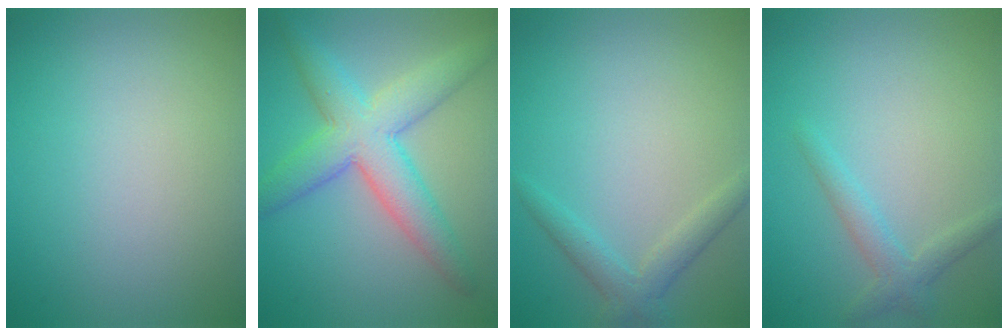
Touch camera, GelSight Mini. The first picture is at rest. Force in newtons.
{"total": 6.7, "press": 6.7, "slide": 0.2}
{"total": 2.3, "press": 2.3, "slide": 0.2}
{"total": 2.1, "press": 2.1, "slide": 0.1}